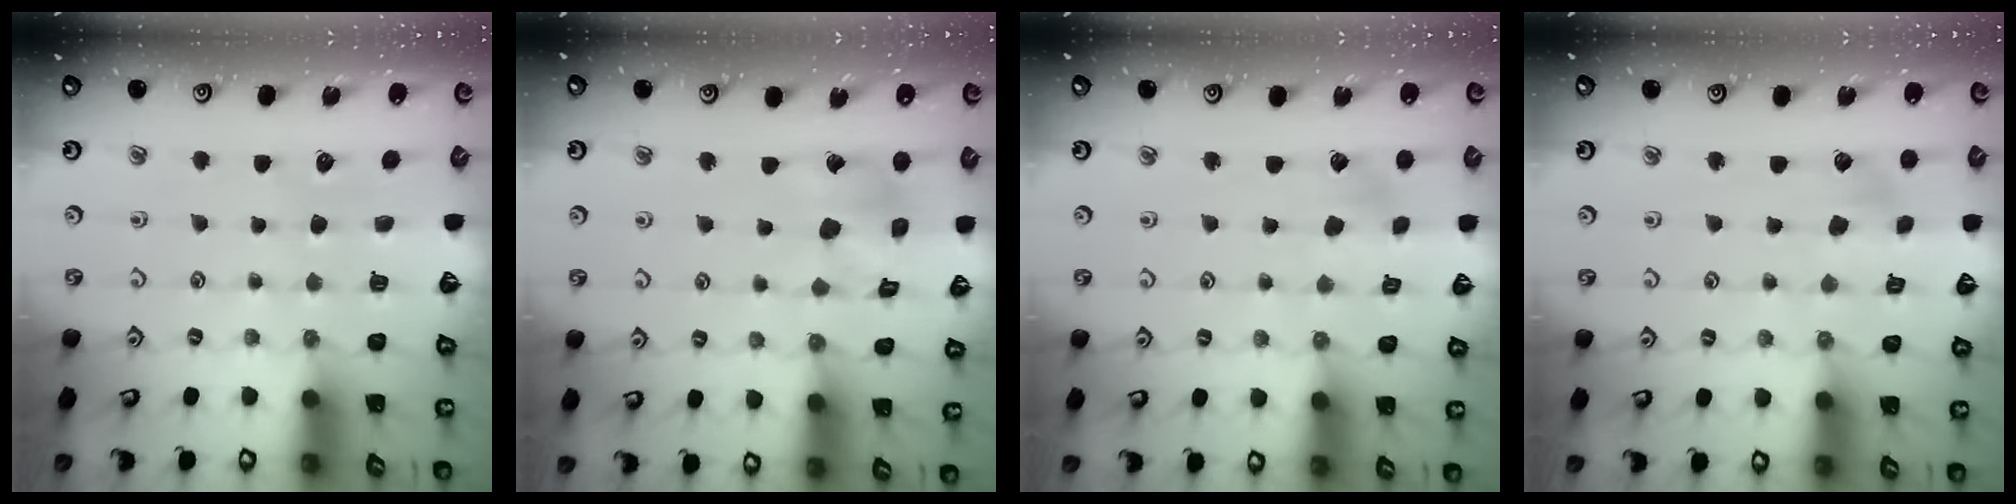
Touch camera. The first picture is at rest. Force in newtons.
{"total": 10.1, "press": 10.1, "slide": 1.1}
{"total": 2.5, "press": 2.3, "slide": 0.8}
{"total": 3.1, "press": 3.1, "slide": 0.5}